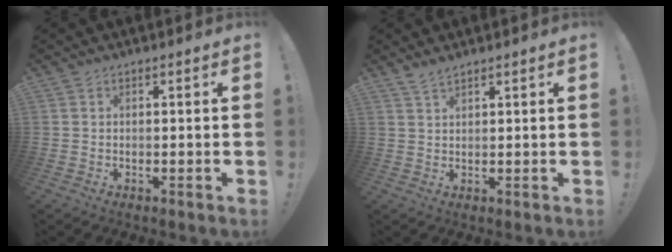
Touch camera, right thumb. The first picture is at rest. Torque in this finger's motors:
{"motor_torque": [-0.05, 0.04, 0.29, 0.12, 0.00]}